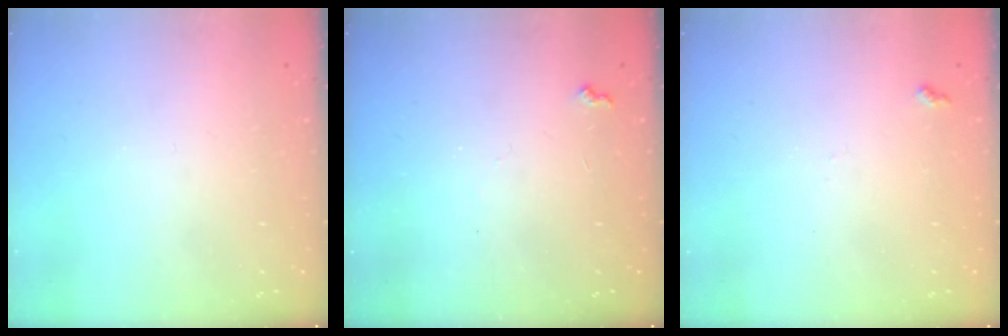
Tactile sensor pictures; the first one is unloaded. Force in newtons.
{"total": 7.3, "press": 7.3, "slide": 0.8}
{"total": 5.2, "press": 5.2, "slide": 0.7}